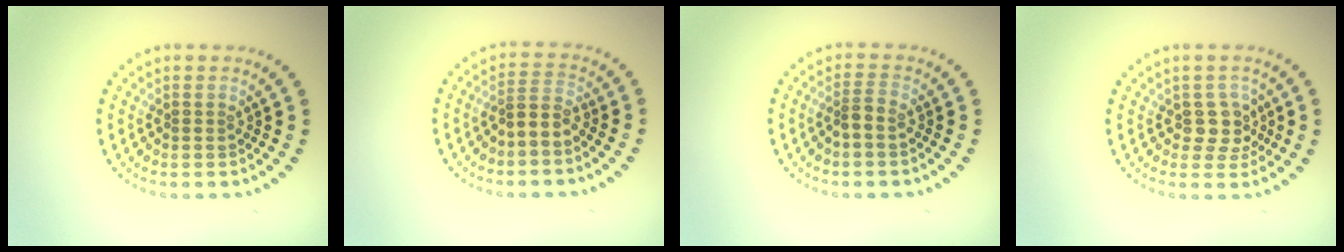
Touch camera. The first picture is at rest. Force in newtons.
{"total": 1.7, "press": 1.4, "slide": 1.0}
{"total": 1.4, "press": 1.1, "slide": 0.9}
{"total": 2.4, "press": 2.0, "slide": 1.3}